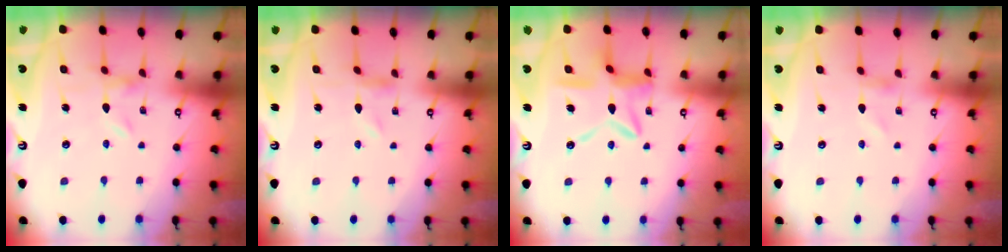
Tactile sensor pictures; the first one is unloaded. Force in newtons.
{"total": 0.0}
{"total": 12.7, "press": 12.6, "slide": 1.1}
{"total": 1.0, "press": 1.0, "slide": 0.0}